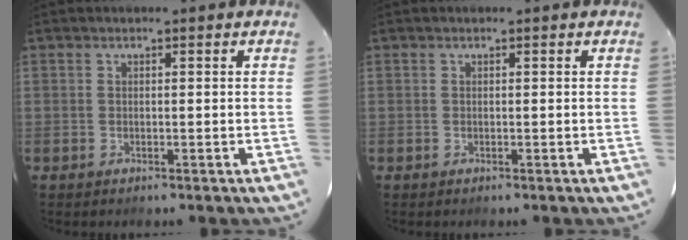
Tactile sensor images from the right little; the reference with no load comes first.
{"total": 0.0}